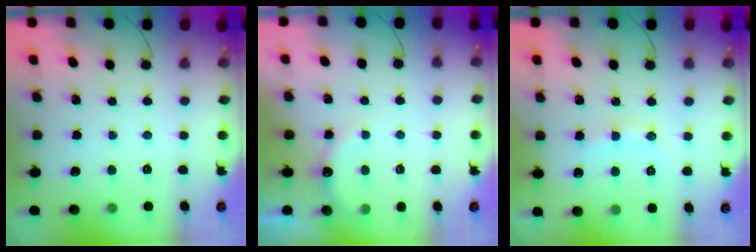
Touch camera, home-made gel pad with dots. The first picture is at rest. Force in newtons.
{"total": 8.3, "press": 8.2, "slide": 1.4}
{"total": 7.4, "press": 7.3, "slide": 0.9}